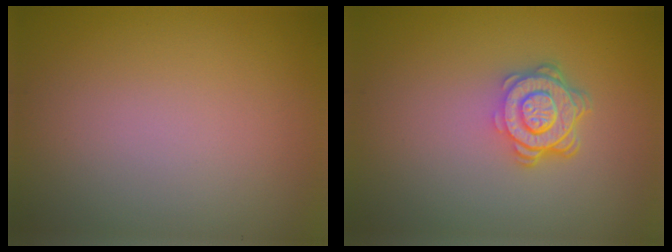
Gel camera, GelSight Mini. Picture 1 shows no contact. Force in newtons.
{"total": 4.5, "press": 3.3, "slide": 3.0}